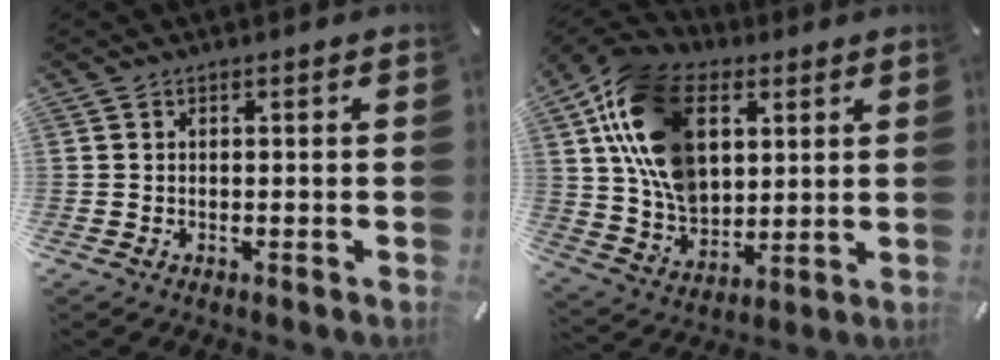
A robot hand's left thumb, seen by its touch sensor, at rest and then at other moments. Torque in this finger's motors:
{"motor_torque": [2.26, 2.75, 2.27, -0.49, 0.35]}